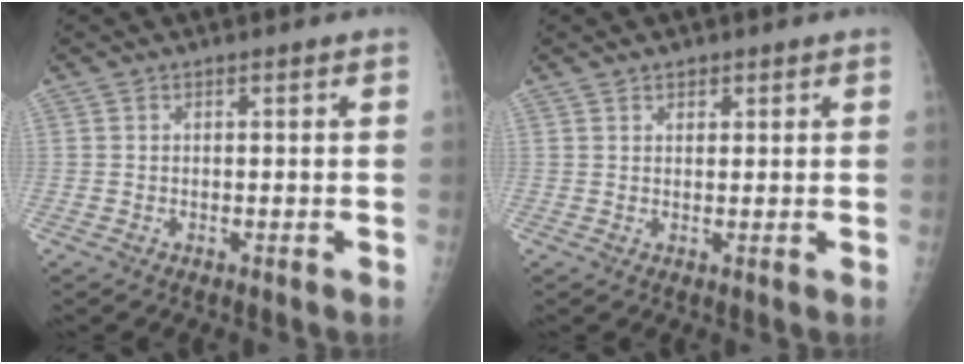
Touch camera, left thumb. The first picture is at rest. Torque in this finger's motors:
{"motor_torque": [-0.25, 0.01, -0.15, -0.22, -0.07]}